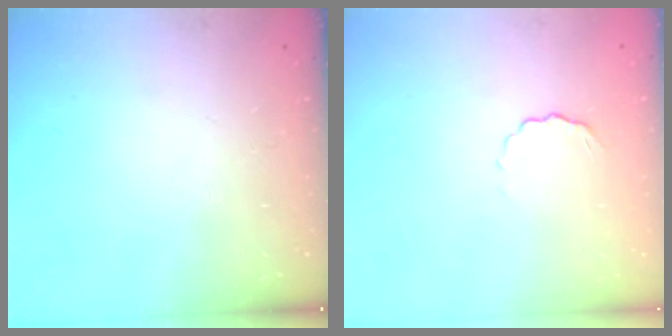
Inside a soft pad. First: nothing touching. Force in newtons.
{"total": 3.4, "press": 3.3, "slide": 0.8}